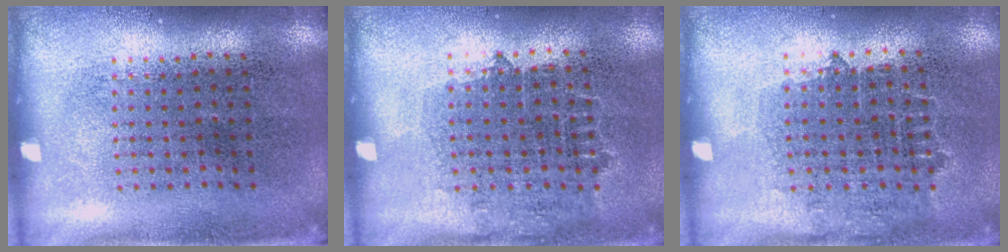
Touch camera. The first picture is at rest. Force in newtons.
{"total": 0.8, "press": 0.7, "slide": 0.4}
{"total": 0.8, "press": 0.7, "slide": 0.4}